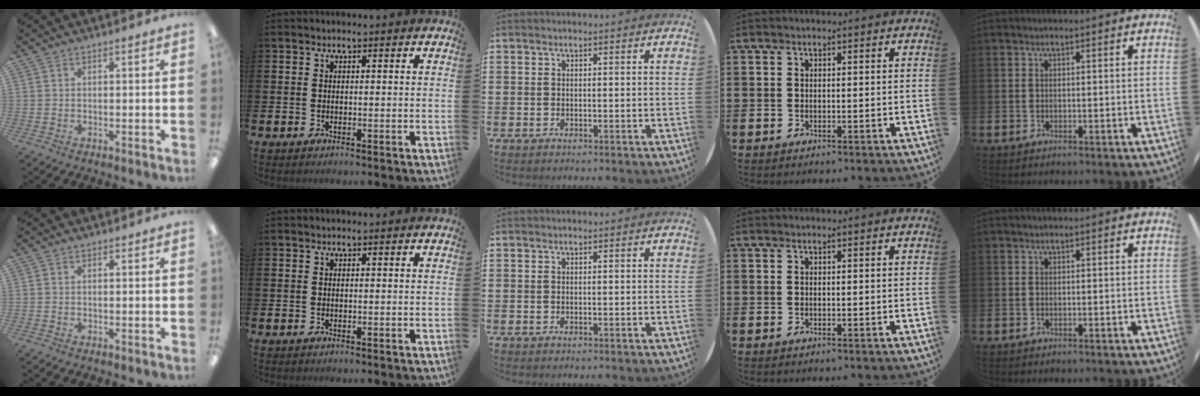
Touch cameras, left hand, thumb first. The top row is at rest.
{}